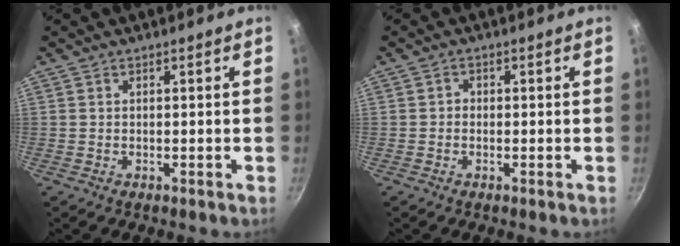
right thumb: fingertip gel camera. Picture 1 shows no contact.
{"total": 1.0, "force": [-0.4, 0.8, 0.4], "torque": [-0.003, 0.004, -0.010]}